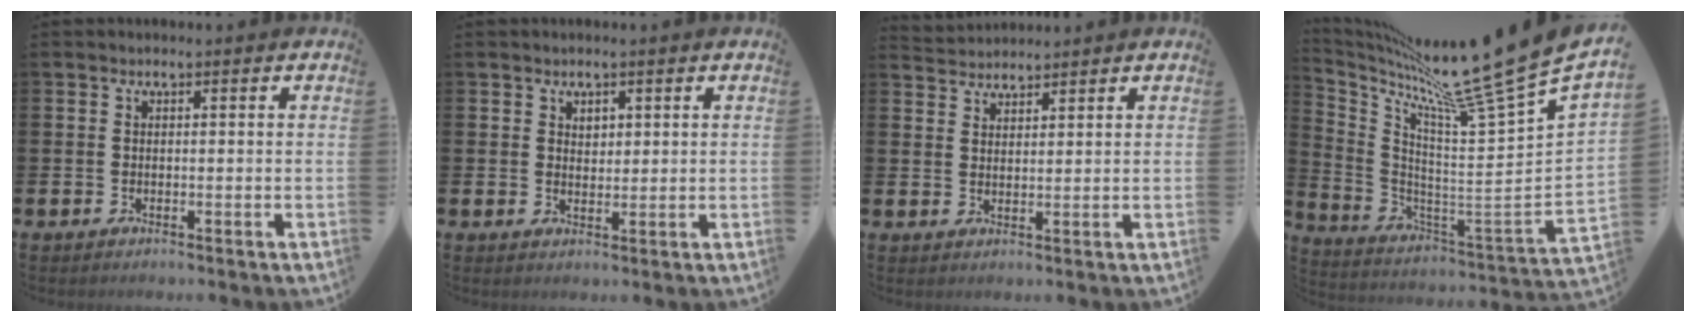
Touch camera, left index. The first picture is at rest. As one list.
[{"total": 1.6, "force": [1.3, 0.9, 0.2], "torque": [0.003, -0.001, 0.024]}, {"total": 2.7, "force": [2.7, 0.3, -0.3], "torque": [-0.002, -0.010, 0.051]}, {"total": 12.6, "force": [11.4, -0.2, 5.5], "torque": [-0.113, -0.108, 0.174]}]